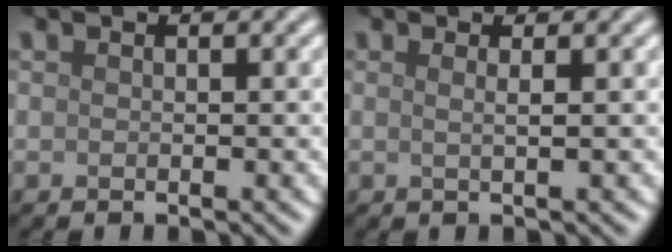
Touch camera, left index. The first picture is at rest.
{"total": 1.9, "force": [0.7, 0.8, 1.6], "torque": [-0.012, 0.000, -0.015]}